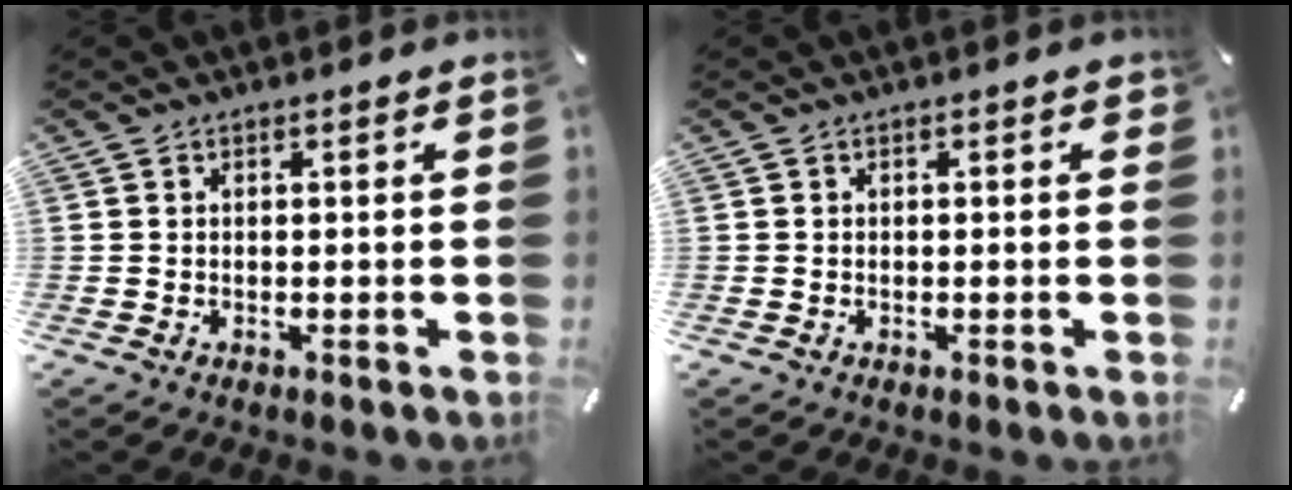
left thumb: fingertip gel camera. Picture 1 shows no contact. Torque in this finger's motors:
{"motor_torque": [0.11, 0.06, 0.07, -0.15, 0.00]}